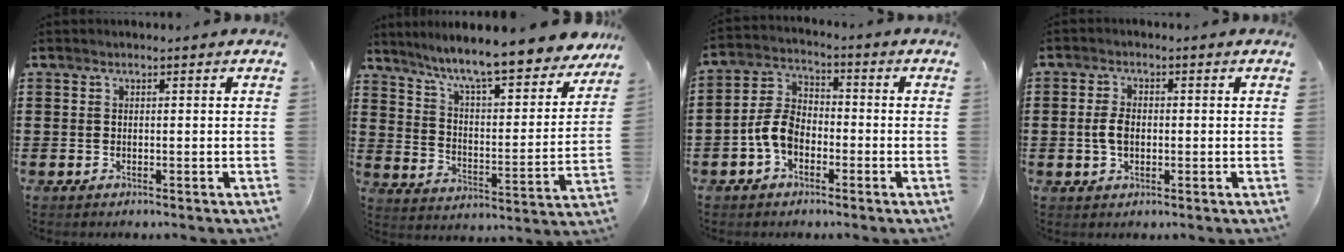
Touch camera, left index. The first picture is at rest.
{"total": 9.1, "force": [8.0, 0.1, 4.4], "torque": [-0.117, -0.057, 0.129]}
{"total": 6.2, "force": [-2.7, 4.0, 3.9], "torque": [-0.106, 0.006, -0.060]}
{"total": 3.6, "force": [-0.2, 2.1, 2.9], "torque": [-0.072, 0.001, -0.009]}